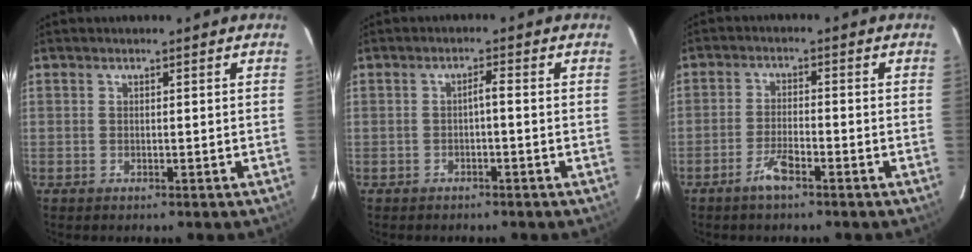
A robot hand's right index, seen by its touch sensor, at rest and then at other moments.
{"total": 1.5, "force": [-0.4, 0.1, 1.5], "torque": [-0.022, 0.004, -0.007]}
{"total": 3.7, "force": [-2.5, 0.5, 2.7], "torque": [-0.053, -0.001, -0.047]}